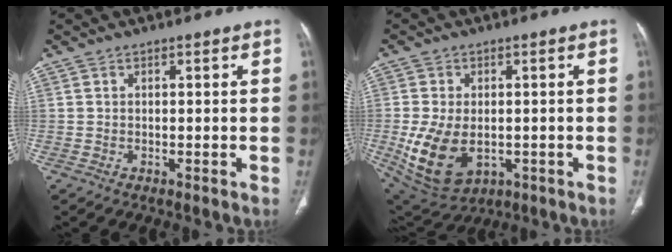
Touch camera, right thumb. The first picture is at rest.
{"total": 12.3, "force": [-2.2, 7.9, 9.1], "torque": [-0.167, -0.006, -0.014]}